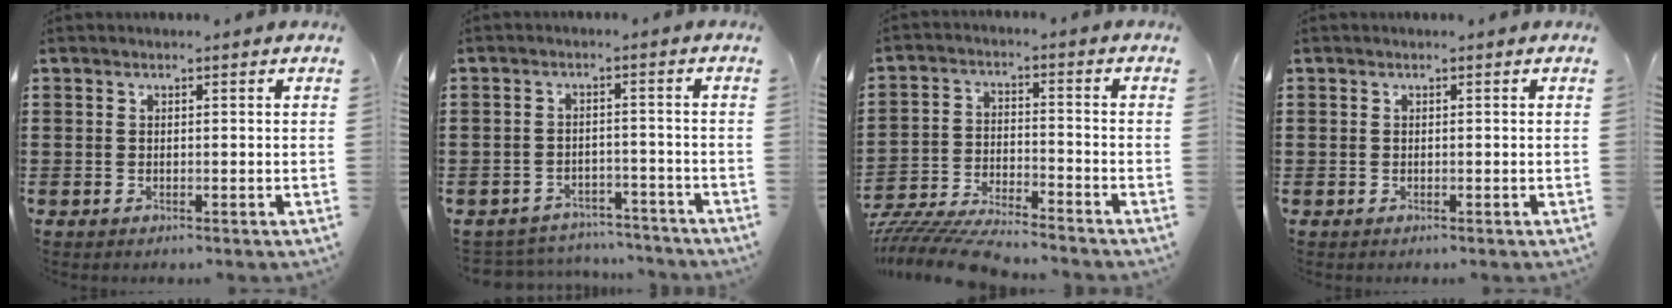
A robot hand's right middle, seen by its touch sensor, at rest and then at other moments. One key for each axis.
{"total": 3.5, "fx": -3.4, "fy": 0.6, "fz": -0.2, "tx": -0.006, "ty": 0.002, "tz": -0.074}
{"total": 7.7, "fx": -7.5, "fy": 0.3, "fz": 1.4, "tx": -0.039, "ty": 0.000, "tz": -0.152}
{"total": 0.5, "fx": -0.1, "fy": 0.5, "fz": 0.0, "tx": -0.001, "ty": 0.005, "tz": -0.003}